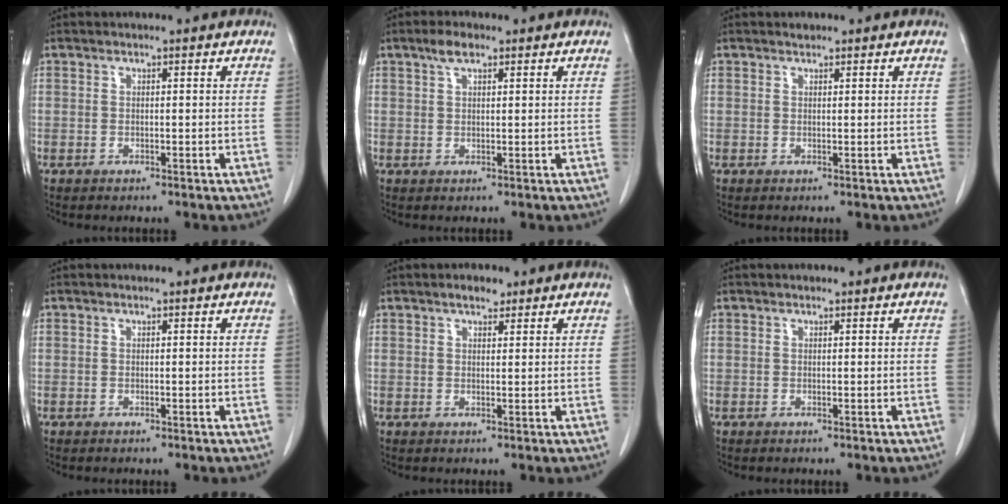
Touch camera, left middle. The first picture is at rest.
{"total": 2.6, "force": [1.7, 0.9, 1.8], "torque": [-0.040, 0.006, 0.032]}
{"total": 0.6, "force": [0.6, 0.2, 0.1], "torque": [-0.012, 0.000, 0.010]}
{"total": 0.0}
{"total": 2.1, "force": [1.5, 0.9, 1.1], "torque": [-0.022, 0.003, 0.022]}
{"total": 0.0}